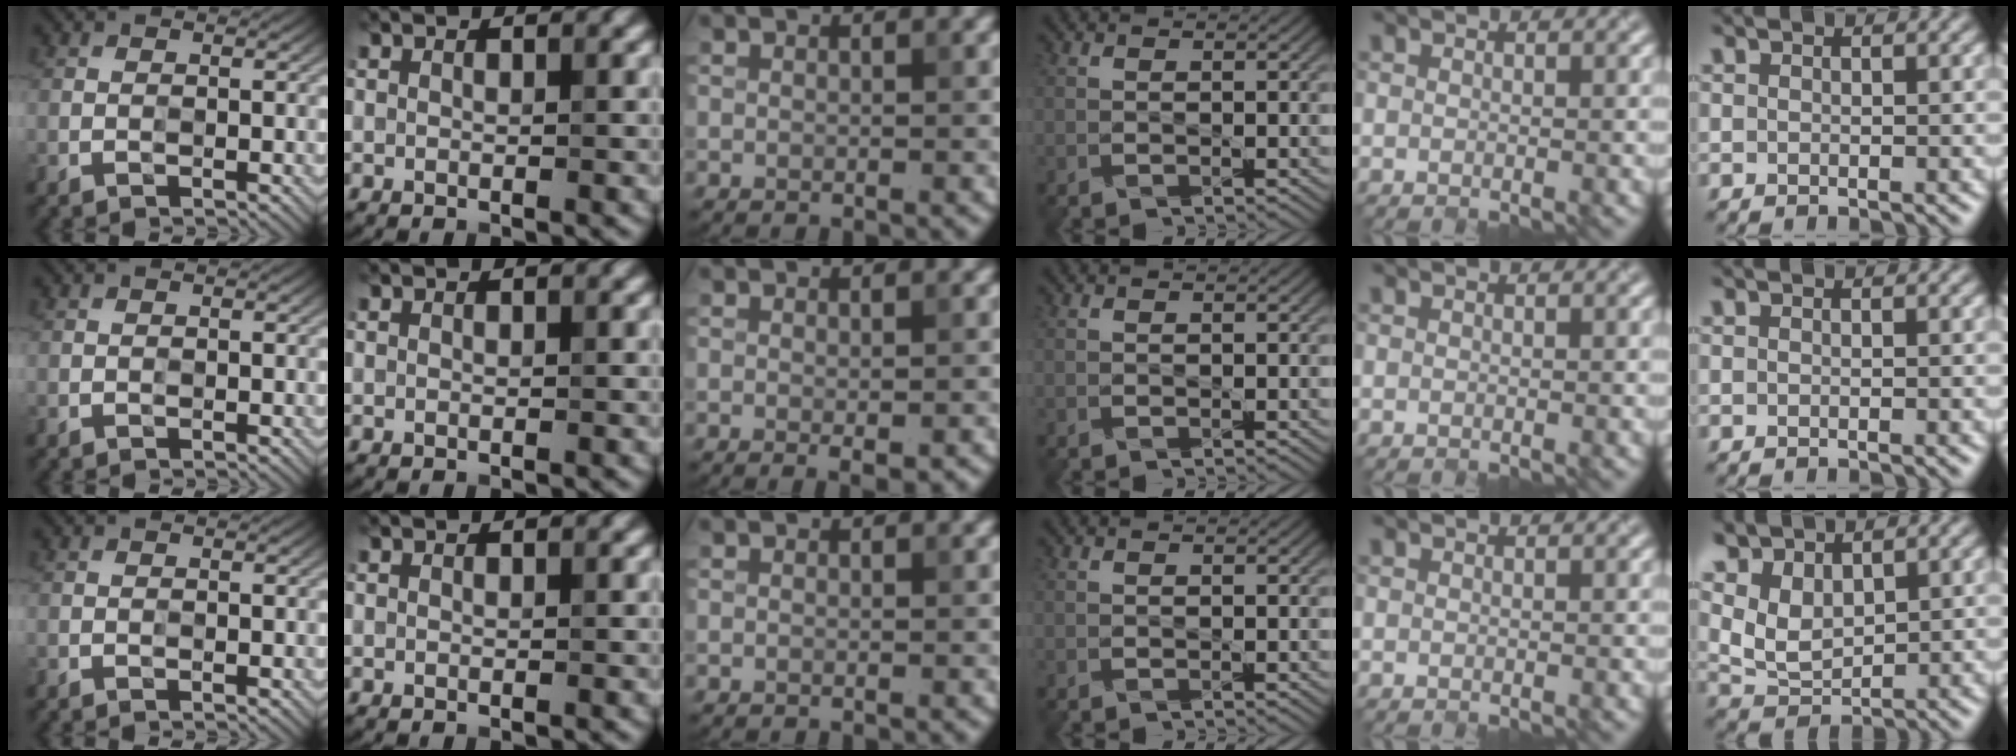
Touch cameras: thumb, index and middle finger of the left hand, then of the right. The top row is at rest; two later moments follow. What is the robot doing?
{"motion": "close", "object": "egg carton"}